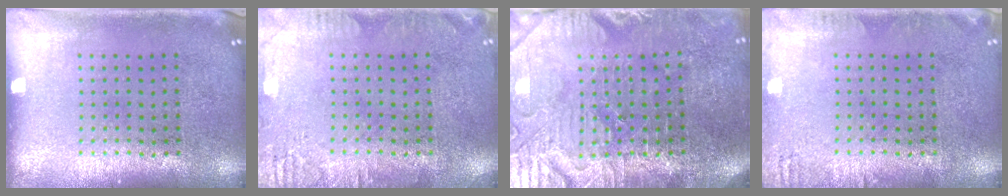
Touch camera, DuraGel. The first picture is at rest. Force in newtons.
{"total": 2.3, "press": 2.3, "slide": 0.2}
{"total": 4.0, "press": 3.9, "slide": 1.0}
{"total": 1.4, "press": 1.3, "slide": 0.2}